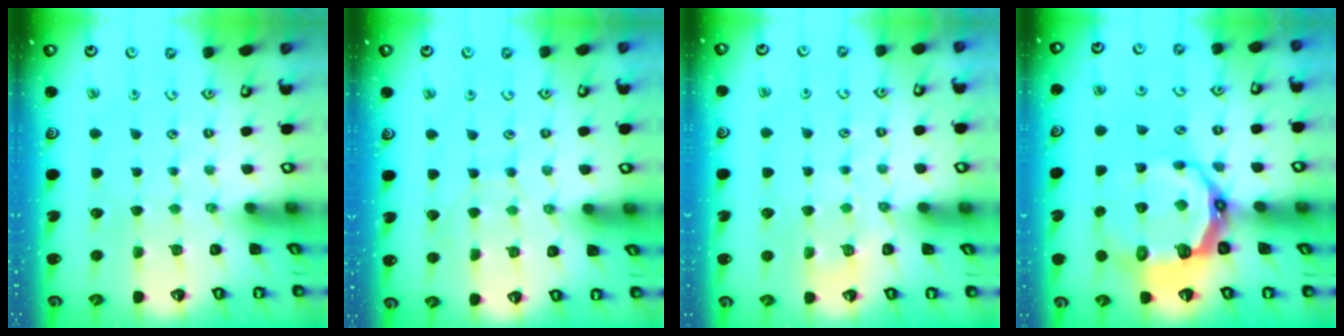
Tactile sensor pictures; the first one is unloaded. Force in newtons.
{"total": 2.8, "press": 2.8, "slide": 0.3}
{"total": 5.4, "press": 5.3, "slide": 1.1}
{"total": 11.4, "press": 10.1, "slide": 5.4}